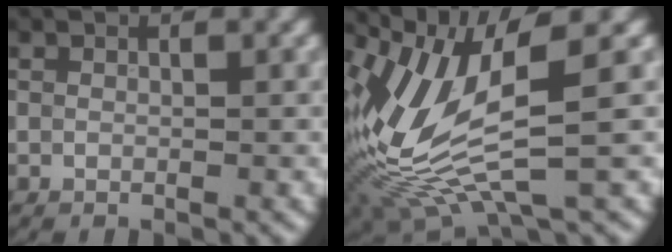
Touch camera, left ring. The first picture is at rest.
{"total": 9.3, "force": [-0.3, 3.1, 8.8], "torque": [-0.196, -0.010, -0.008]}